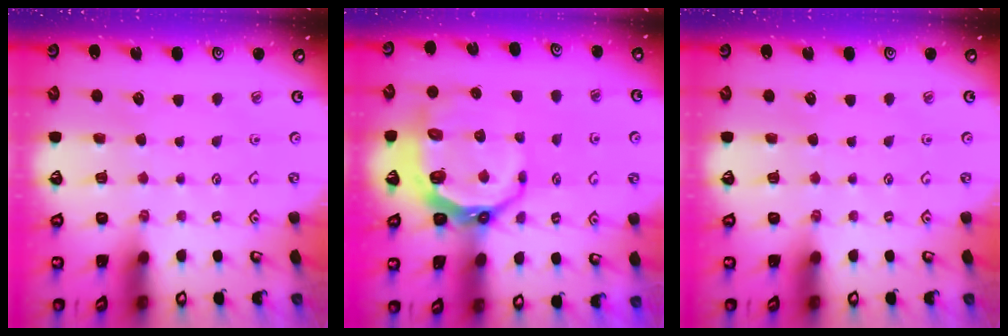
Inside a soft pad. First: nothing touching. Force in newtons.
{"total": 13.1, "press": 12.3, "slide": 4.7}
{"total": 0.0}